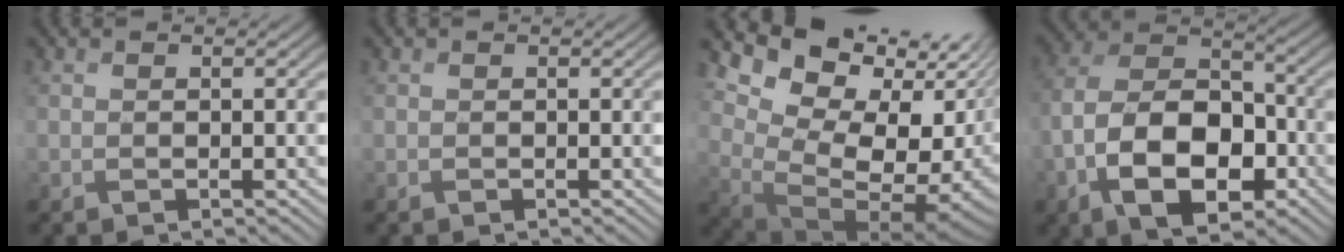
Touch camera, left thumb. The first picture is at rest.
{"total": 0.0}
{"total": 15.7, "force": [4.1, 11.1, 10.2], "torque": [-0.215, 0.007, 0.095]}
{"total": 13.2, "force": [-5.3, 7.6, 9.4], "torque": [-0.197, -0.014, -0.110]}